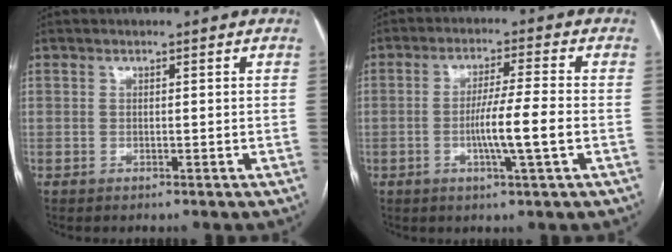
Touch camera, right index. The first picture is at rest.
{"total": 7.2, "force": [-1.6, -0.6, 7.0], "torque": [-0.125, -0.005, -0.030]}